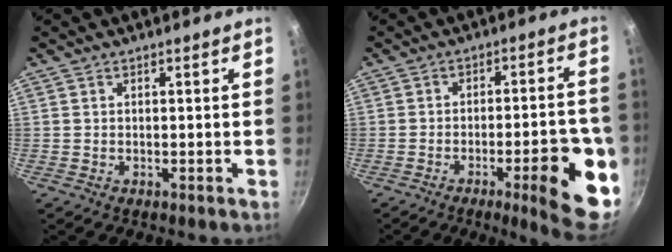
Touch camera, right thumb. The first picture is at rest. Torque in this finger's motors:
{"motor_torque": [0.02, 0.82, 1.19, -1.19, 0.11]}